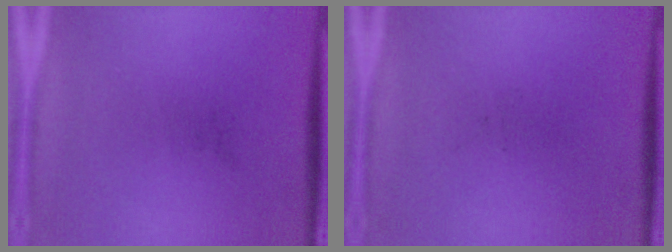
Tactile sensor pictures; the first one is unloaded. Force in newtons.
{"total": 0.0}